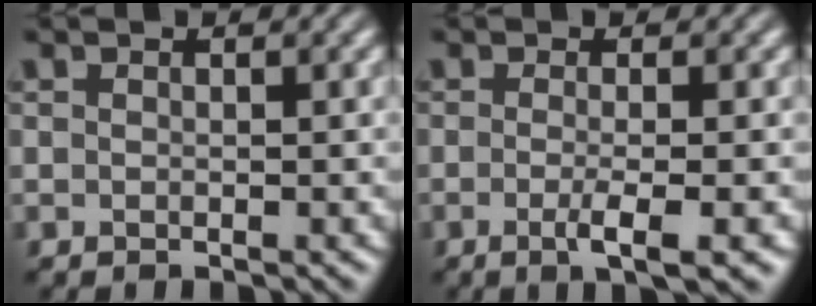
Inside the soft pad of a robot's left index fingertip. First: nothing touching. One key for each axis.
{"total": 3.3, "fx": -0.9, "fy": 0.8, "fz": 3.1, "tx": -0.047, "ty": -0.006, "tz": -0.018}